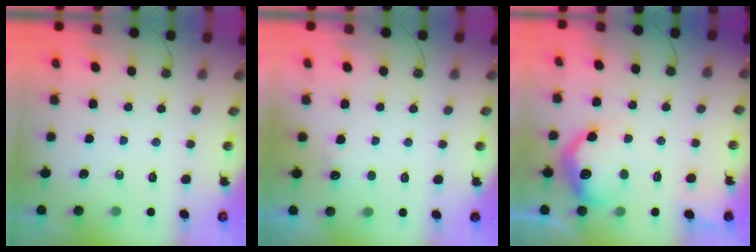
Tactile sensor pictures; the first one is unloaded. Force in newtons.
{"total": 4.4, "press": 4.2, "slide": 1.1}
{"total": 15.7, "press": 15.6, "slide": 1.3}